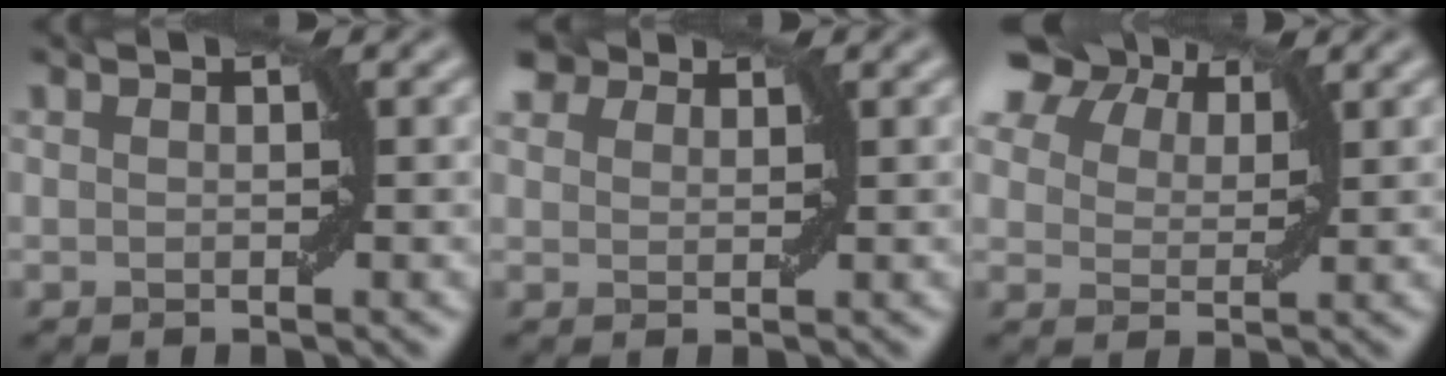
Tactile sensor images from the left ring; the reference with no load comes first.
{"total": 2.9, "force": [2.4, 1.3, 1.0], "torque": [-0.022, 0.004, 0.046]}
{"total": 8.4, "force": [6.4, 4.0, 3.6], "torque": [-0.097, 0.022, 0.105]}